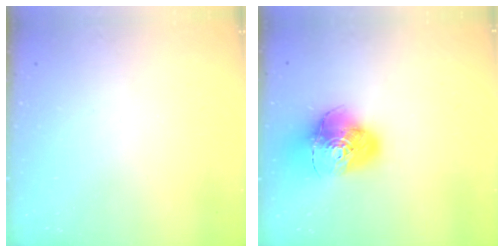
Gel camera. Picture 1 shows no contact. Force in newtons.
{"total": 15.3, "press": 15.2, "slide": 1.8}